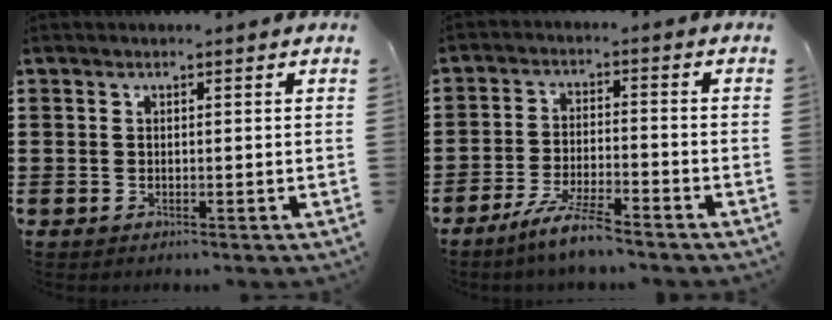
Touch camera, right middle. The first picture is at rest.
{"total": 5.9, "force": [-5.0, 0.2, 3.2], "torque": [-0.072, -0.011, -0.095]}